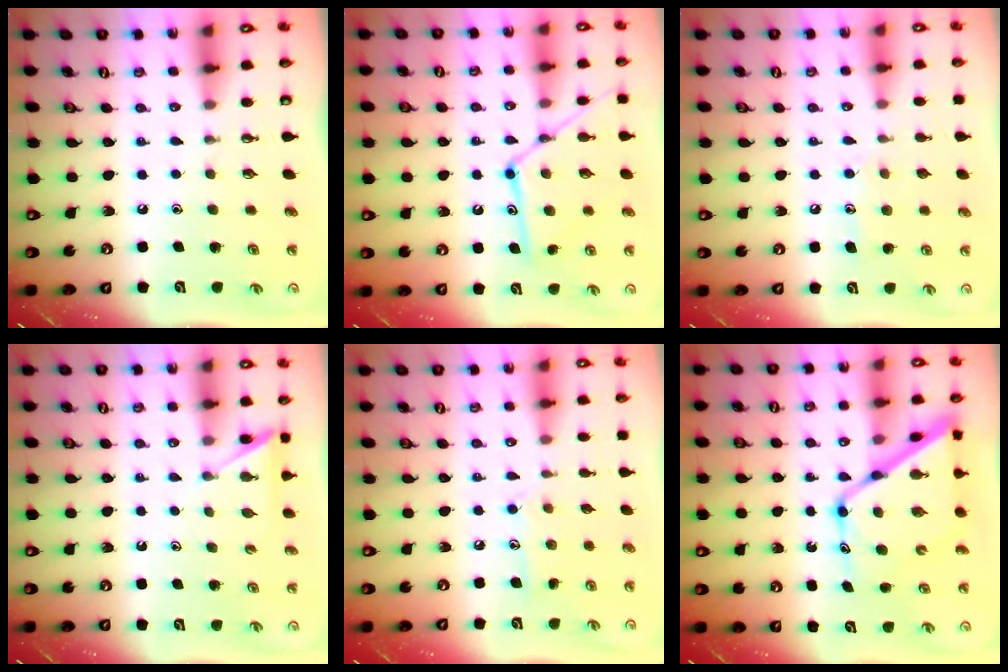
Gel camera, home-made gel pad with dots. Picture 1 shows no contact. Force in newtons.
{"total": 14.8, "press": 14.8, "slide": 1.3}
{"total": 7.8, "press": 7.8, "slide": 0.5}
{"total": 5.7, "press": 5.7, "slide": 0.5}
{"total": 7.7, "press": 7.7, "slide": 0.4}
{"total": 16.7, "press": 16.6, "slide": 1.4}